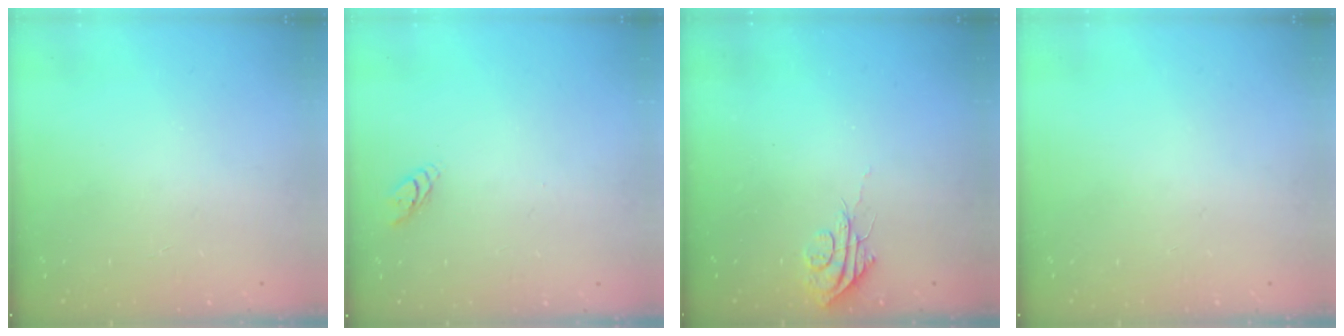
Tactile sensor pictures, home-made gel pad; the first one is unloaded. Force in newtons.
{"total": 3.1, "press": 3.1, "slide": 0.3}
{"total": 5.5, "press": 5.5, "slide": 0.4}
{"total": 0.0}